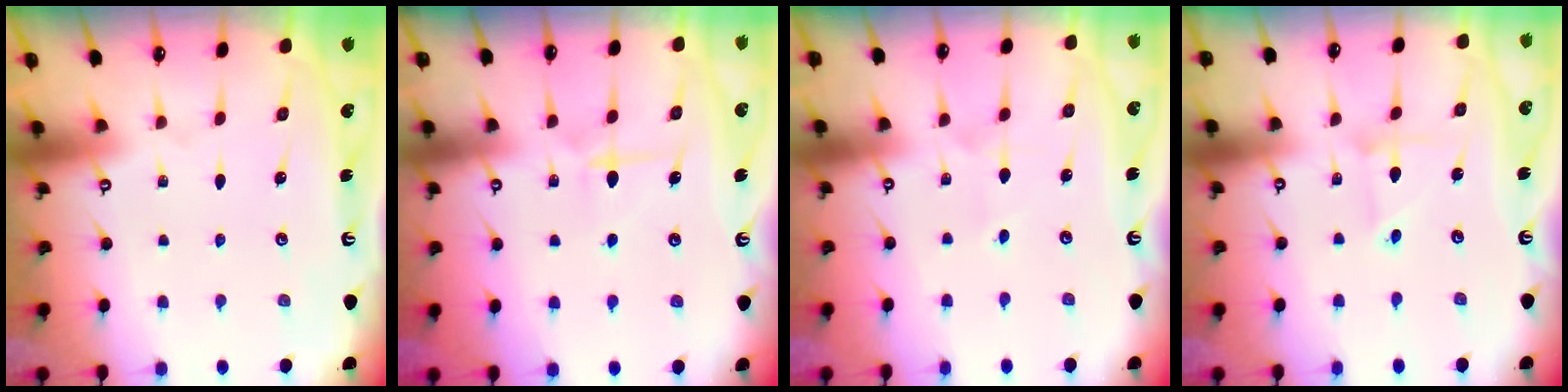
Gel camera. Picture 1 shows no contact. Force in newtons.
{"total": 6.1, "press": 6.1, "slide": 0.8}
{"total": 4.5, "press": 4.5, "slide": 0.4}
{"total": 2.4, "press": 2.4, "slide": 0.2}